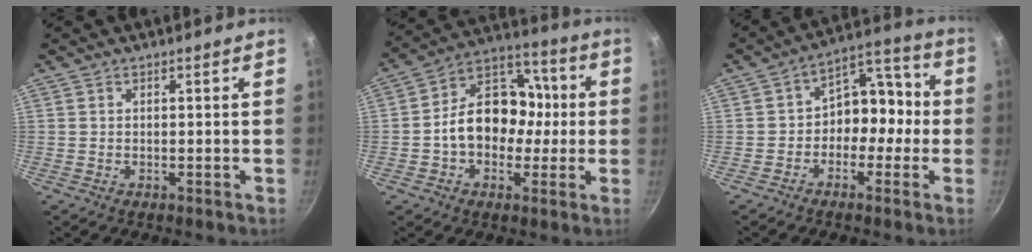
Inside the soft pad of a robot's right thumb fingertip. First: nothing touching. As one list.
[{"total": 15.4, "force": [-0.9, 11.3, 10.5], "torque": [-0.131, 0.044, -0.022]}, {"total": 10.9, "force": [-1.3, 7.5, 7.8], "torque": [-0.066, 0.047, -0.037]}]